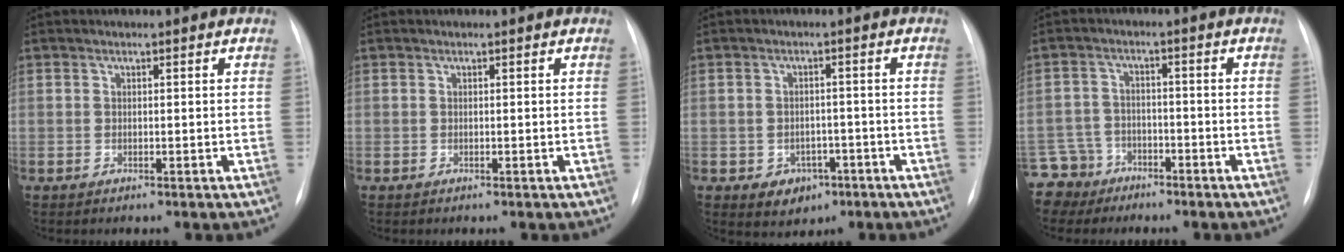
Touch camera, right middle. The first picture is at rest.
{"total": 0.0}
{"total": 4.6, "force": [-2.1, 3.6, 1.8], "torque": [-0.019, 0.010, -0.018]}
{"total": 6.2, "force": [-4.6, 4.0, -0.6], "torque": [0.009, 0.002, -0.087]}